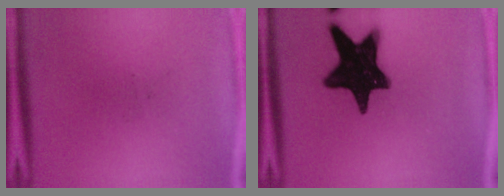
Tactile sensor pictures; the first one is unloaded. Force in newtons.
{"total": 18.1}